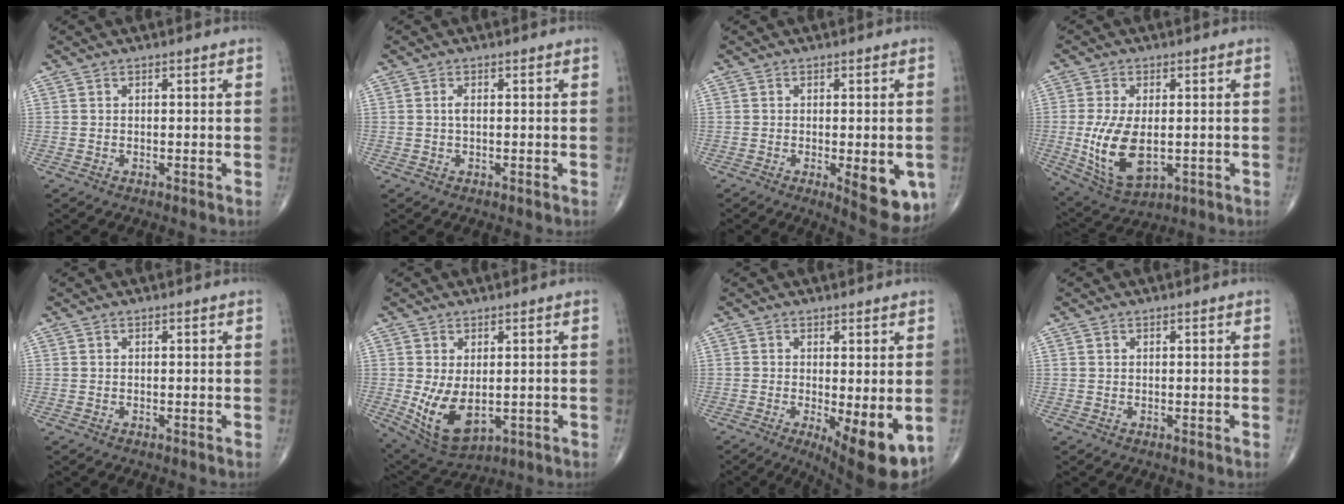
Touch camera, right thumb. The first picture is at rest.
{"total": 1.1, "force": [0.1, 0.4, 1.0], "torque": [-0.019, 0.000, 0.000]}
{"total": 9.8, "force": [-2.8, 3.4, 8.7], "torque": [-0.090, -0.015, -0.029]}
{"total": 12.0, "force": [-1.3, 6.4, 10.1], "torque": [-0.194, -0.016, -0.008]}
{"total": 0.0}
{"total": 9.5, "force": [-1.1, 5.4, 7.8], "torque": [-0.132, -0.013, 0.002]}
{"total": 10.1, "force": [-2.6, 3.1, 9.3], "torque": [-0.122, -0.023, -0.031]}
{"total": 0.0}